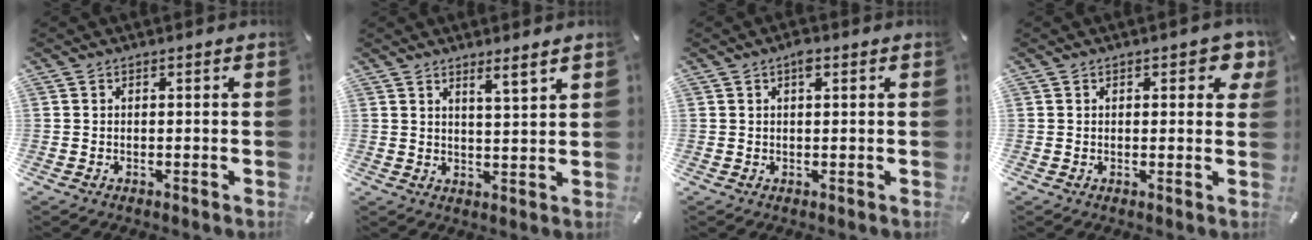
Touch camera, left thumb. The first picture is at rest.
{"total": 4.0, "force": [3.3, -0.3, 2.1], "torque": [-0.033, -0.026, 0.054]}
{"total": 2.1, "force": [0.9, 1.0, 1.7], "torque": [-0.029, 0.002, 0.013]}
{"total": 4.1, "force": [1.8, 2.2, 2.9], "torque": [-0.030, -0.003, 0.026]}